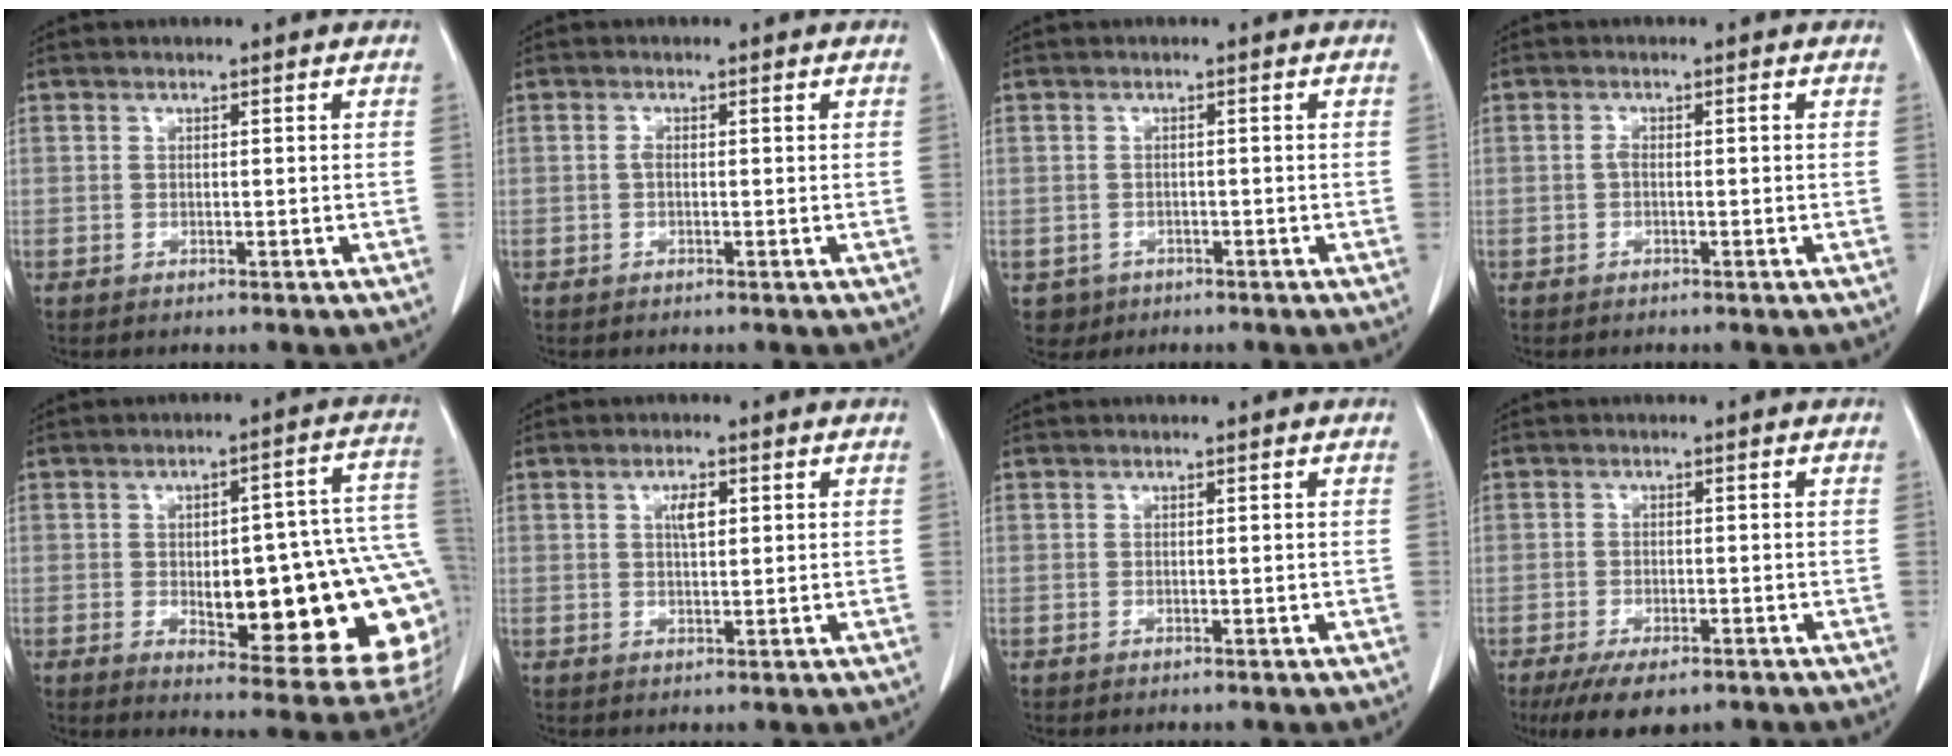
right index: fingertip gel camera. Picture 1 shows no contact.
{"total": 0.9, "force": [0.2, 0.4, 0.8], "torque": [-0.013, 0.003, 0.003]}
{"total": 2.4, "force": [-1.1, 2.2, 0.0], "torque": [0.002, 0.007, -0.012]}
{"total": 1.1, "force": [-0.1, 0.4, 1.0], "torque": [-0.015, 0.004, -0.001]}
{"total": 23.7, "force": [-3.6, 6.1, 22.6], "torque": [-0.201, 0.025, -0.021]}
{"total": 2.6, "force": [0.9, 0.9, 2.3], "torque": [-0.043, 0.000, 0.016]}
{"total": 0.0}
{"total": 6.8, "force": [-4.7, 2.7, 4.0], "torque": [-0.064, -0.010, -0.075]}